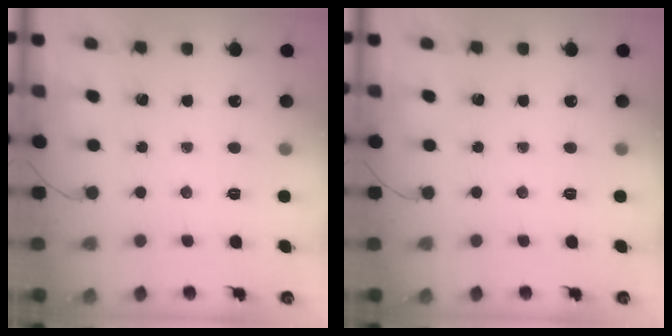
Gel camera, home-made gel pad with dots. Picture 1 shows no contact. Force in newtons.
{"total": 0.0}